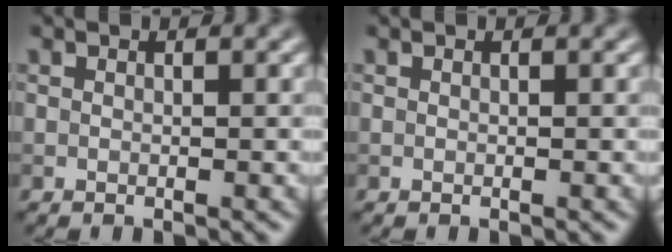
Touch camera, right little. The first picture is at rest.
{"total": 0.0}